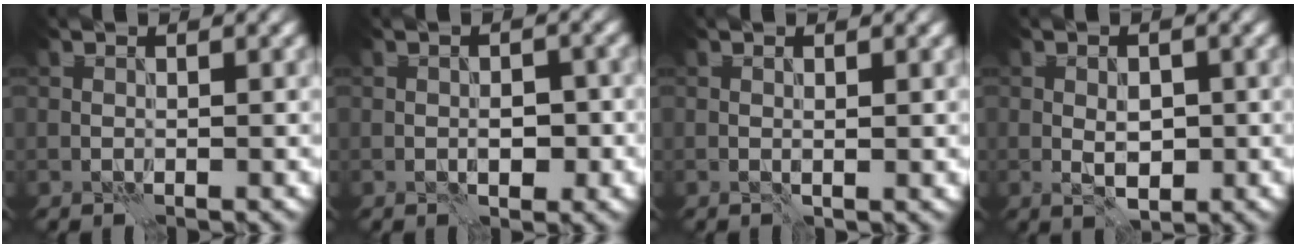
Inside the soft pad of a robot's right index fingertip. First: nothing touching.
{"total": 2.6, "force": [-0.6, 1.3, 2.2], "torque": [-0.027, 0.002, -0.008]}
{"total": 0.7, "force": [0.1, 0.2, 0.7], "torque": [-0.012, -0.001, 0.000]}
{"total": 2.7, "force": [-0.3, 1.5, 2.2], "torque": [-0.032, 0.000, -0.004]}